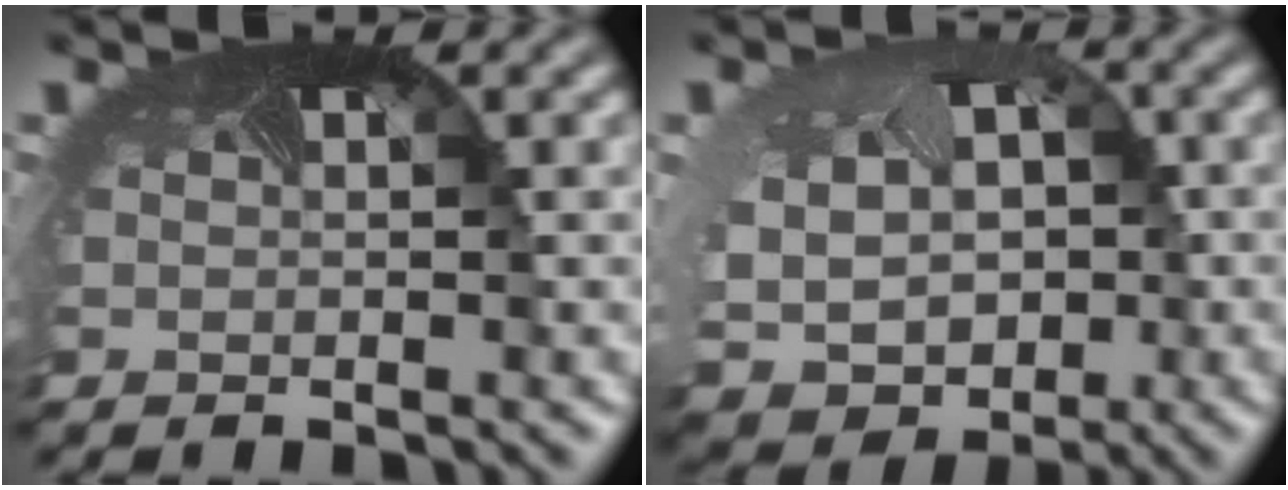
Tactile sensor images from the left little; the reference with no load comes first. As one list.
[{"total": 7.7, "force": [-1.2, 6.5, 3.9], "torque": [-0.088, -0.041, -0.009]}]